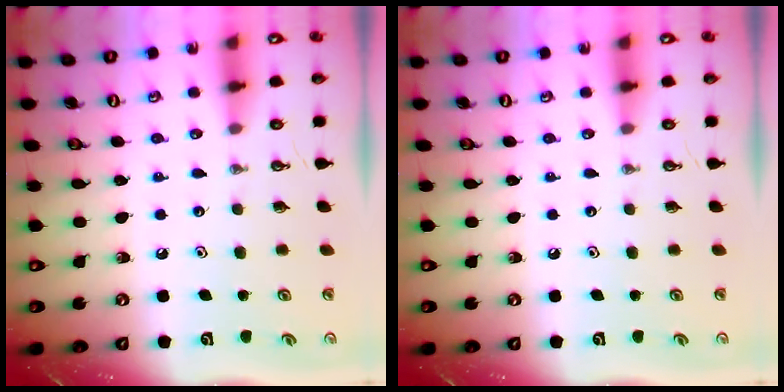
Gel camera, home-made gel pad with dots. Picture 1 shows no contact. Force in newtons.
{"total": 0.0}